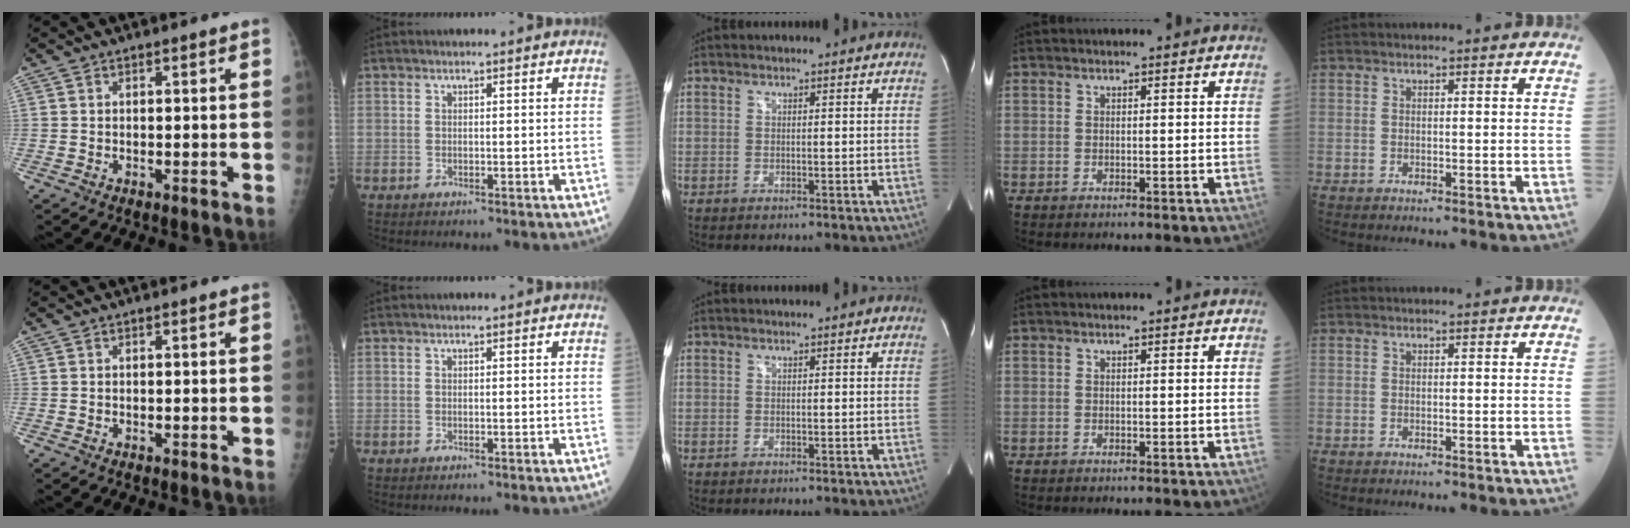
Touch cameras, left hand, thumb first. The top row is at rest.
{}